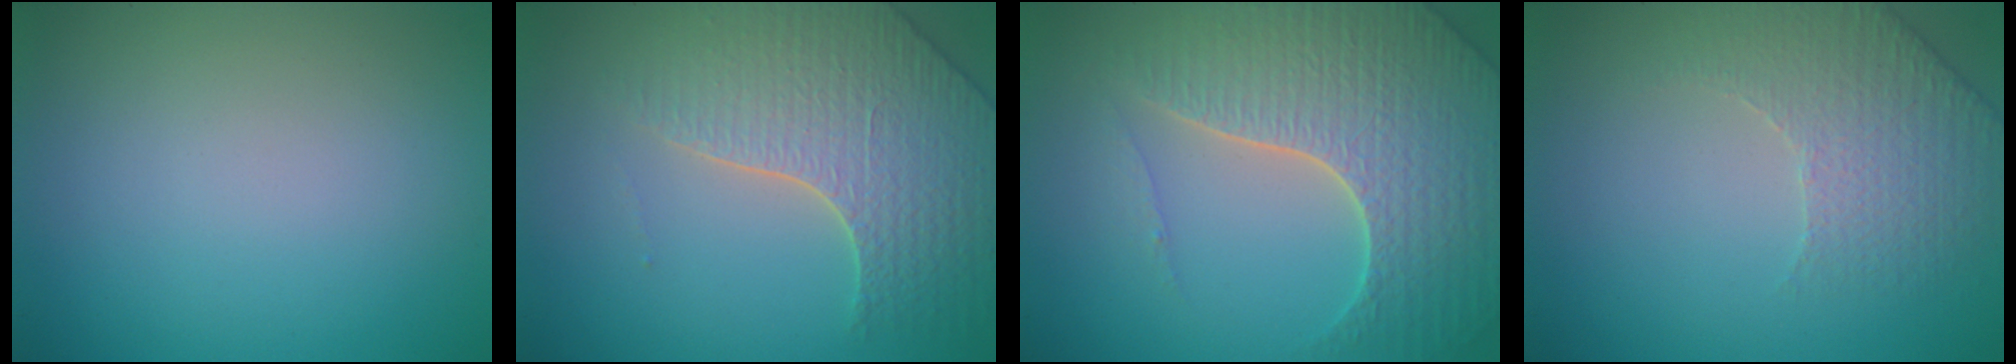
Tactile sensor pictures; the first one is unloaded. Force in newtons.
{"total": 4.9, "press": 4.5, "slide": 2.0}
{"total": 6.9, "press": 6.7, "slide": 1.5}
{"total": 2.2, "press": 2.0, "slide": 1.0}